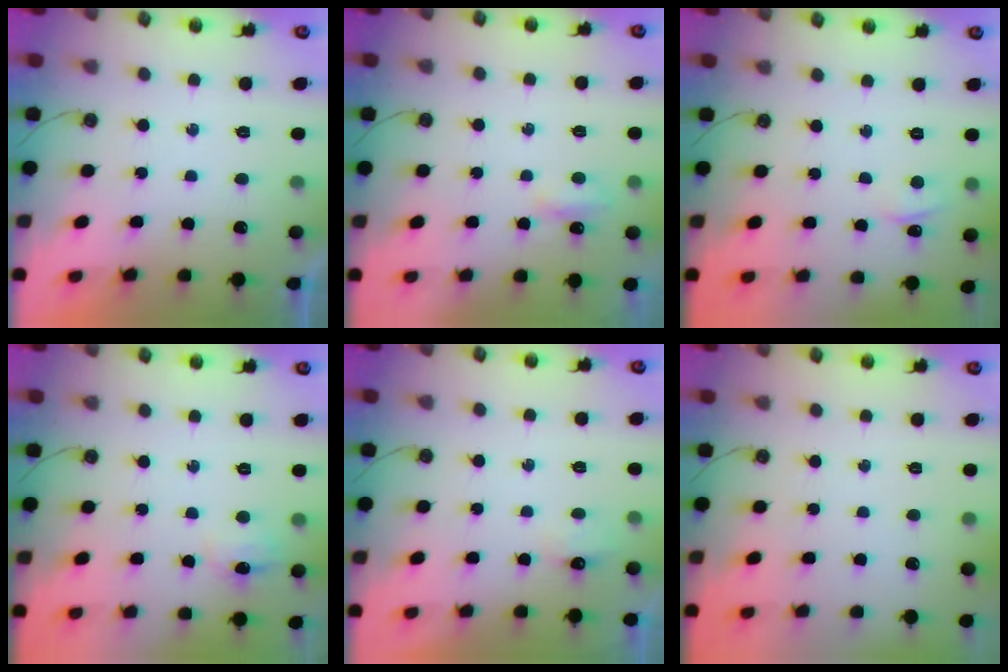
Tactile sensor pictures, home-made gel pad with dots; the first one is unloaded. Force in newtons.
{"total": 2.9, "press": 2.9, "slide": 0.6}
{"total": 2.3, "press": 2.2, "slide": 0.3}
{"total": 7.8, "press": 7.8, "slide": 0.7}
{"total": 3.7, "press": 3.7, "slide": 0.6}
{"total": 0.0}